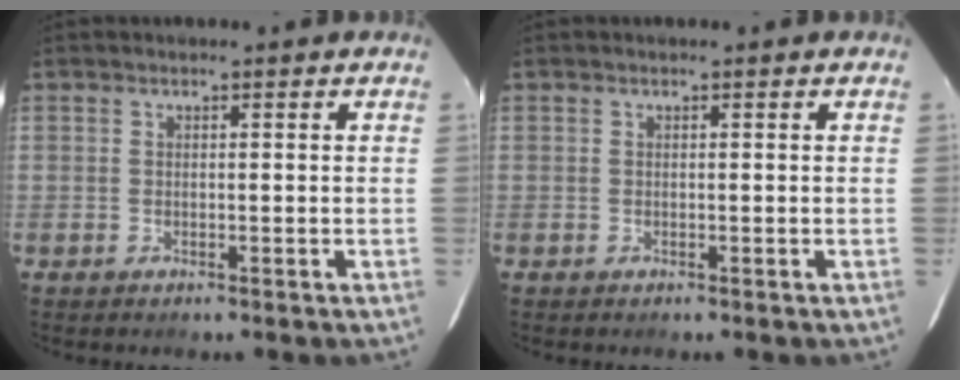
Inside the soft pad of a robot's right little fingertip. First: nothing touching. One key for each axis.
{"total": 0.0}